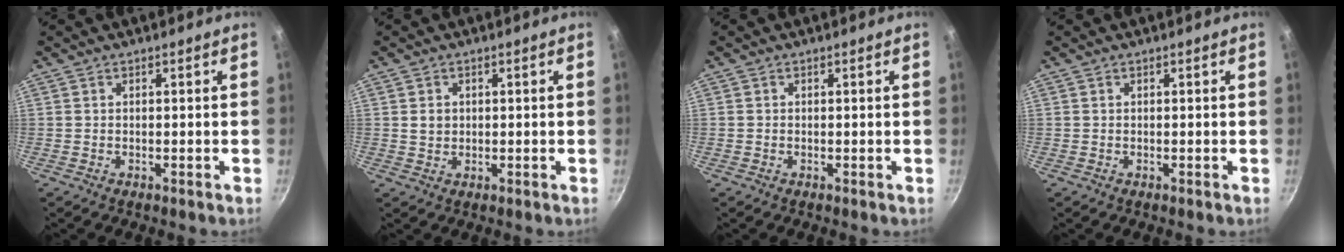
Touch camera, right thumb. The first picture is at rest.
{"total": 2.2, "force": [0.4, 1.9, 1.0], "torque": [-0.010, 0.001, 0.008]}
{"total": 0.0}
{"total": 0.0}